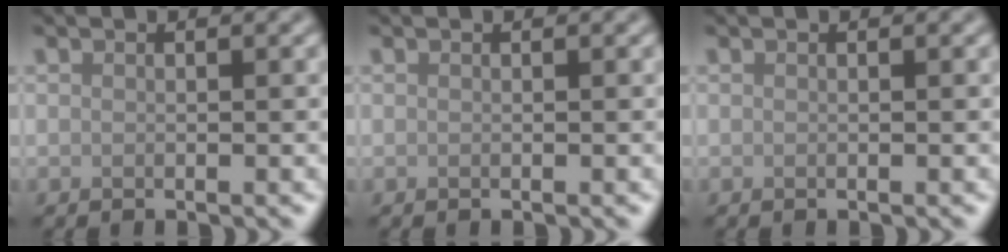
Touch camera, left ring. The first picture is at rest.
{"total": 0.0}
{"total": 0.0}